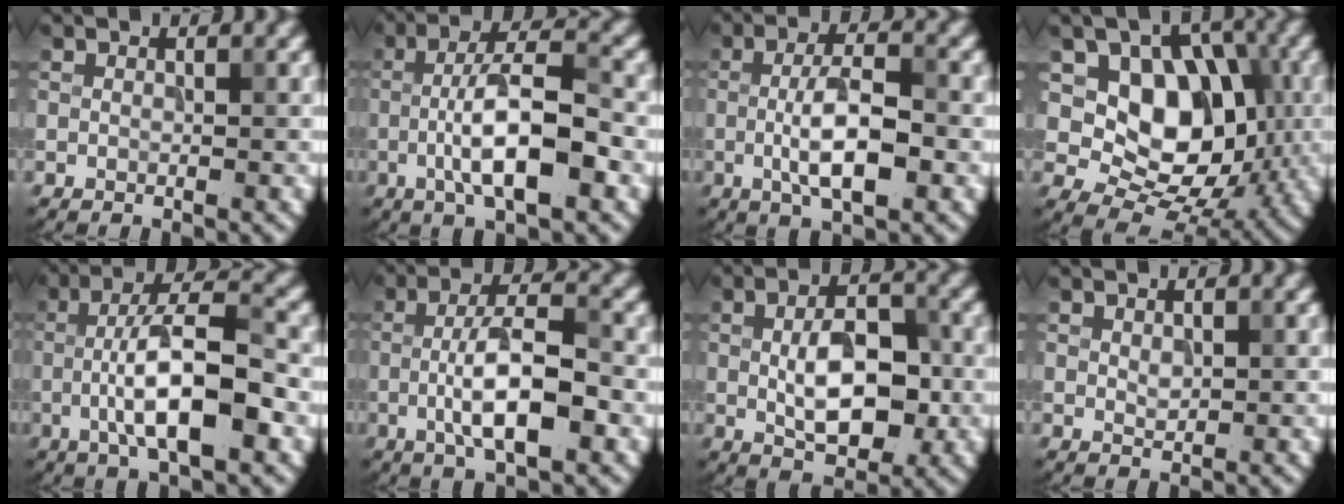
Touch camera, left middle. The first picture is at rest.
{"total": 7.4, "force": [-1.5, 2.0, 6.9], "torque": [-0.119, 0.010, -0.032]}
{"total": 5.5, "force": [-0.9, 1.7, 5.2], "torque": [-0.096, 0.003, -0.021]}
{"total": 9.1, "force": [0.9, 6.8, 5.9], "torque": [-0.086, -0.011, 0.010]}
{"total": 8.3, "force": [-1.6, 2.2, 7.8], "torque": [-0.129, 0.012, -0.033]}
{"total": 6.5, "force": [-1.3, 1.8, 6.1], "torque": [-0.109, 0.007, -0.029]}
{"total": 6.5, "force": [-0.2, 3.4, 5.5], "torque": [-0.094, -0.002, -0.001]}
{"total": 0.9, "force": [0.3, 0.6, 0.7], "torque": [-0.014, -0.003, 0.010]}